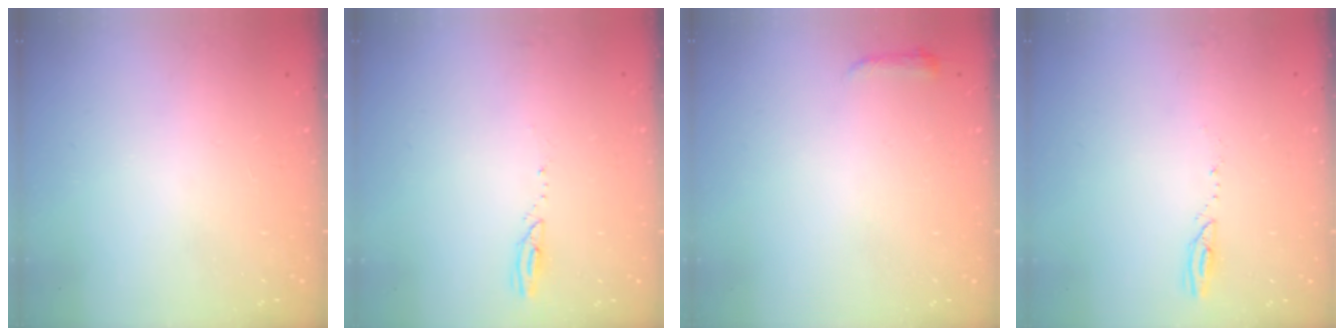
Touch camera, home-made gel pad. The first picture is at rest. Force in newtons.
{"total": 2.4, "press": 2.4, "slide": 0.3}
{"total": 3.0, "press": 2.9, "slide": 0.6}
{"total": 2.6, "press": 2.6, "slide": 0.3}